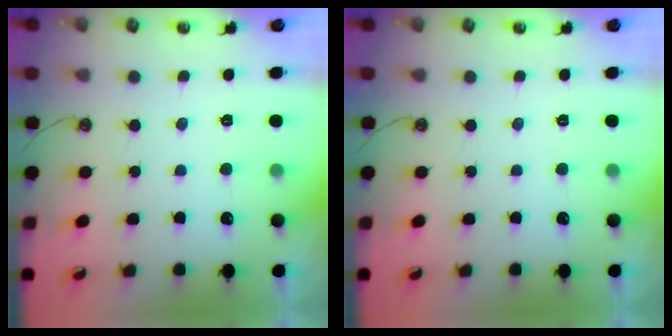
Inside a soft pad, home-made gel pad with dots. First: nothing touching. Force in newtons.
{"total": 0.0}